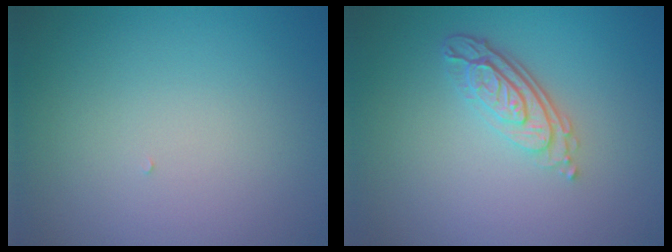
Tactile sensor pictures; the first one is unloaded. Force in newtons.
{"total": 4.0, "press": 2.8, "slide": 2.8}